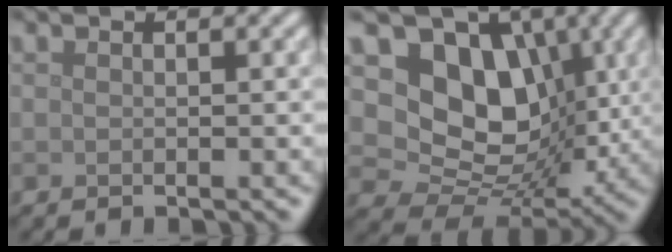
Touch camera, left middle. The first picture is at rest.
{"total": 9.8, "force": [2.1, 7.6, 5.8], "torque": [-0.099, -0.019, 0.027]}